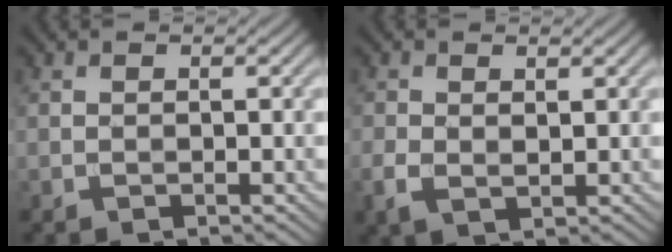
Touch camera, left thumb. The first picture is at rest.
{"total": 2.6, "force": [0.1, 1.5, 2.1], "torque": [-0.051, -0.005, 0.005]}